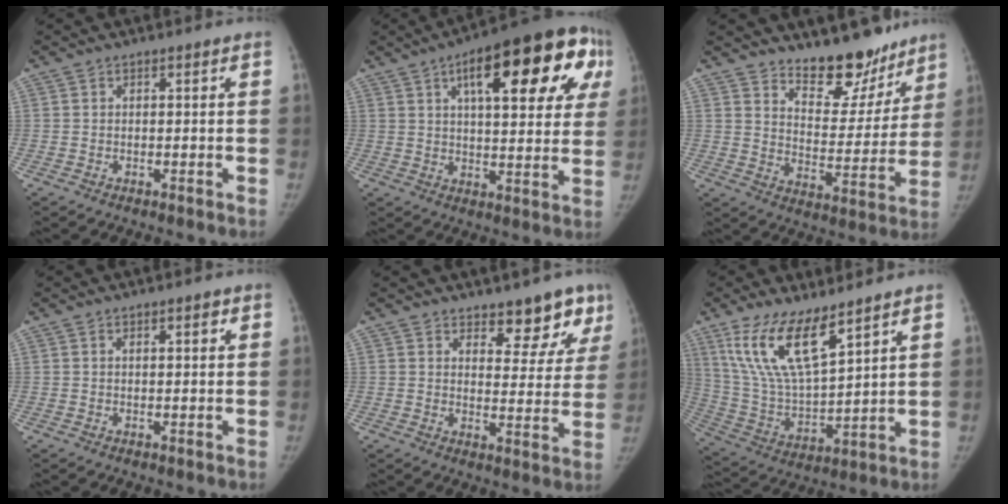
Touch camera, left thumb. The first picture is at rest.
{"total": 24.1, "force": [9.4, 8.7, 20.5], "torque": [-0.250, 0.012, 0.124]}
{"total": 14.2, "force": [11.8, 6.0, 5.1], "torque": [-0.016, -0.095, 0.180]}
{"total": 1.7, "force": [0.9, 0.5, 1.4], "torque": [-0.015, -0.002, 0.013]}
{"total": 9.1, "force": [7.0, 3.9, 4.3], "torque": [-0.009, -0.048, 0.088]}
{"total": 15.5, "force": [9.8, 4.8, 11.0], "torque": [-0.204, -0.050, 0.206]}